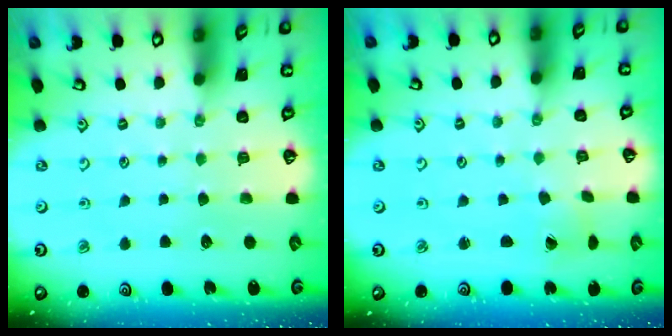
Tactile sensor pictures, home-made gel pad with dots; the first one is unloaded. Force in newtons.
{"total": 1.5, "press": 1.5, "slide": 0.1}